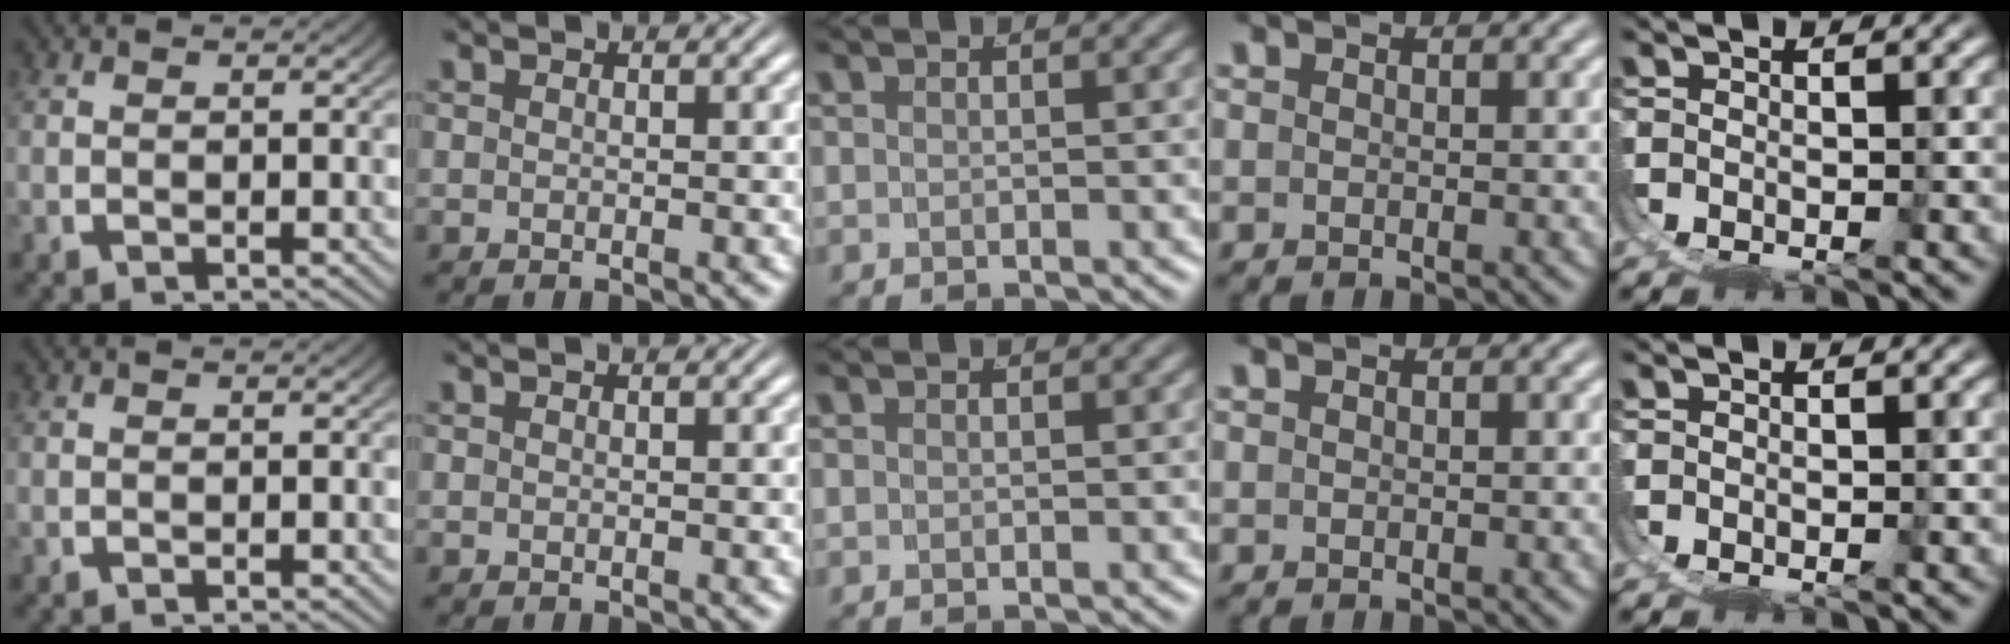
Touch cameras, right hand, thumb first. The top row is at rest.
{}